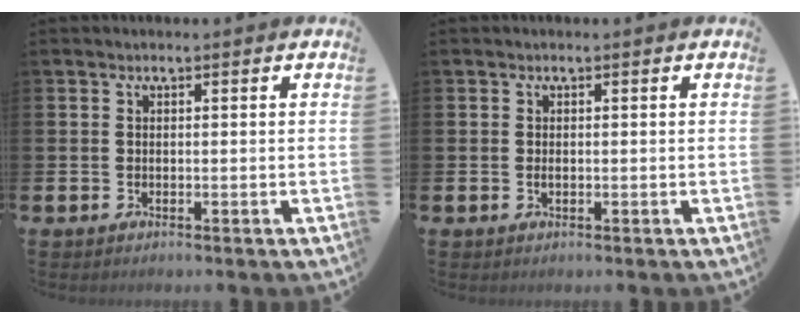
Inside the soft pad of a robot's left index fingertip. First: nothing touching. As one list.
[{"total": 0.5, "force": [0.0, 0.3, 0.5], "torque": [-0.015, 0.002, 0.000]}]